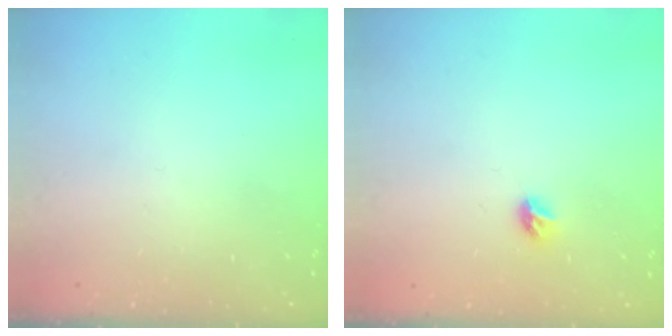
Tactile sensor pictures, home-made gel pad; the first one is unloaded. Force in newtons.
{"total": 5.8, "press": 5.8, "slide": 0.7}